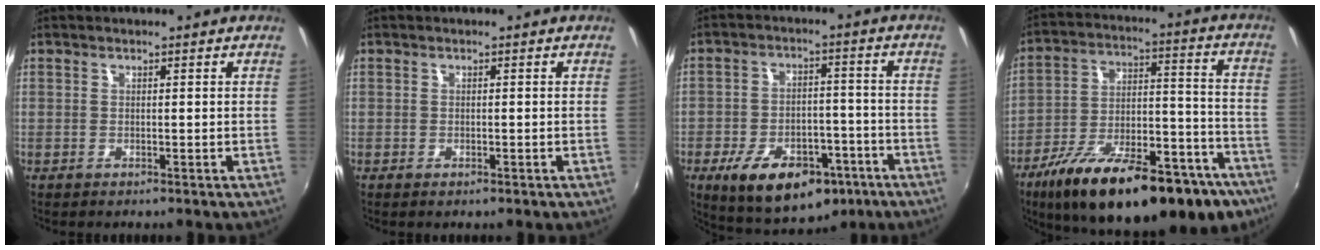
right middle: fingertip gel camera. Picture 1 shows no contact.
{"total": 0.6, "force": [-0.4, 0.3, 0.3], "torque": [-0.005, -0.004, -0.008]}
{"total": 16.8, "force": [-9.4, 9.2, 10.4], "torque": [-0.199, 0.001, -0.128]}
{"total": 31.3, "force": [-20.8, 11.8, 20.2], "torque": [-0.299, -0.006, -0.291]}